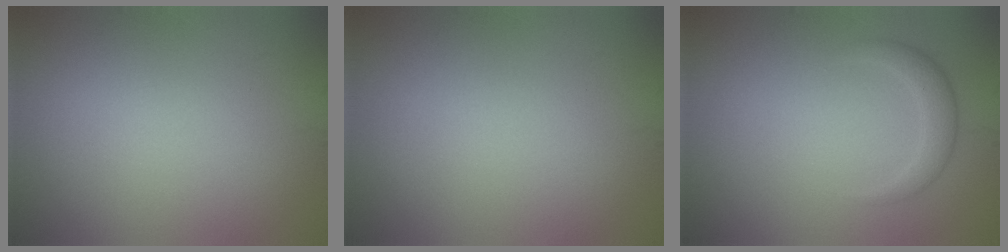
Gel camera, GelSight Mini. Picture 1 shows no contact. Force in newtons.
{"total": 0.0}
{"total": 1.8, "press": 1.8, "slide": 0.1}